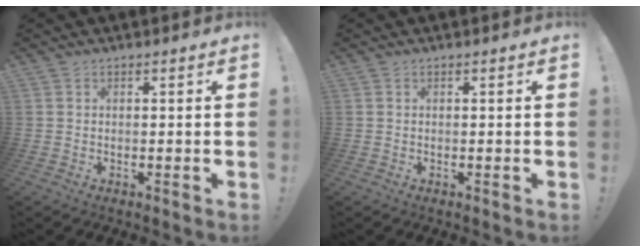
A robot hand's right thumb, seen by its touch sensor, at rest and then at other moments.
{"total": 0.0}